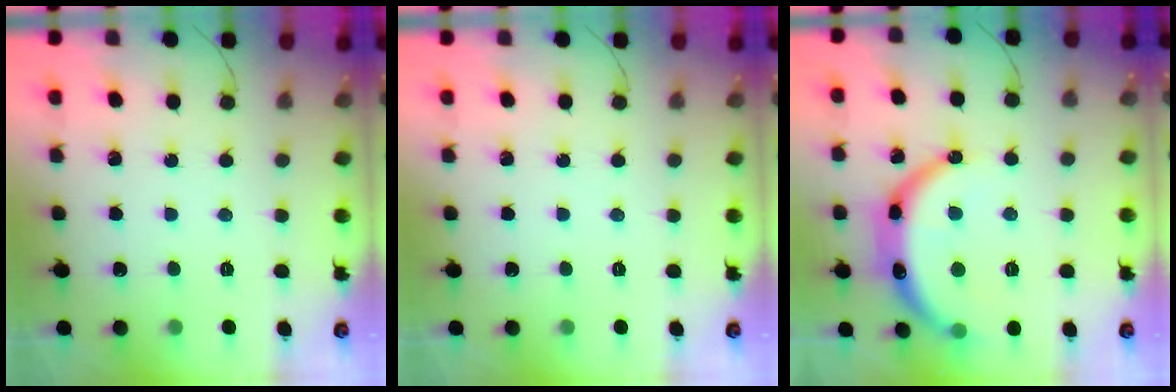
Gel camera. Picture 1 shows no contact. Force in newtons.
{"total": 0.0}
{"total": 16.1, "press": 16.1, "slide": 0.4}